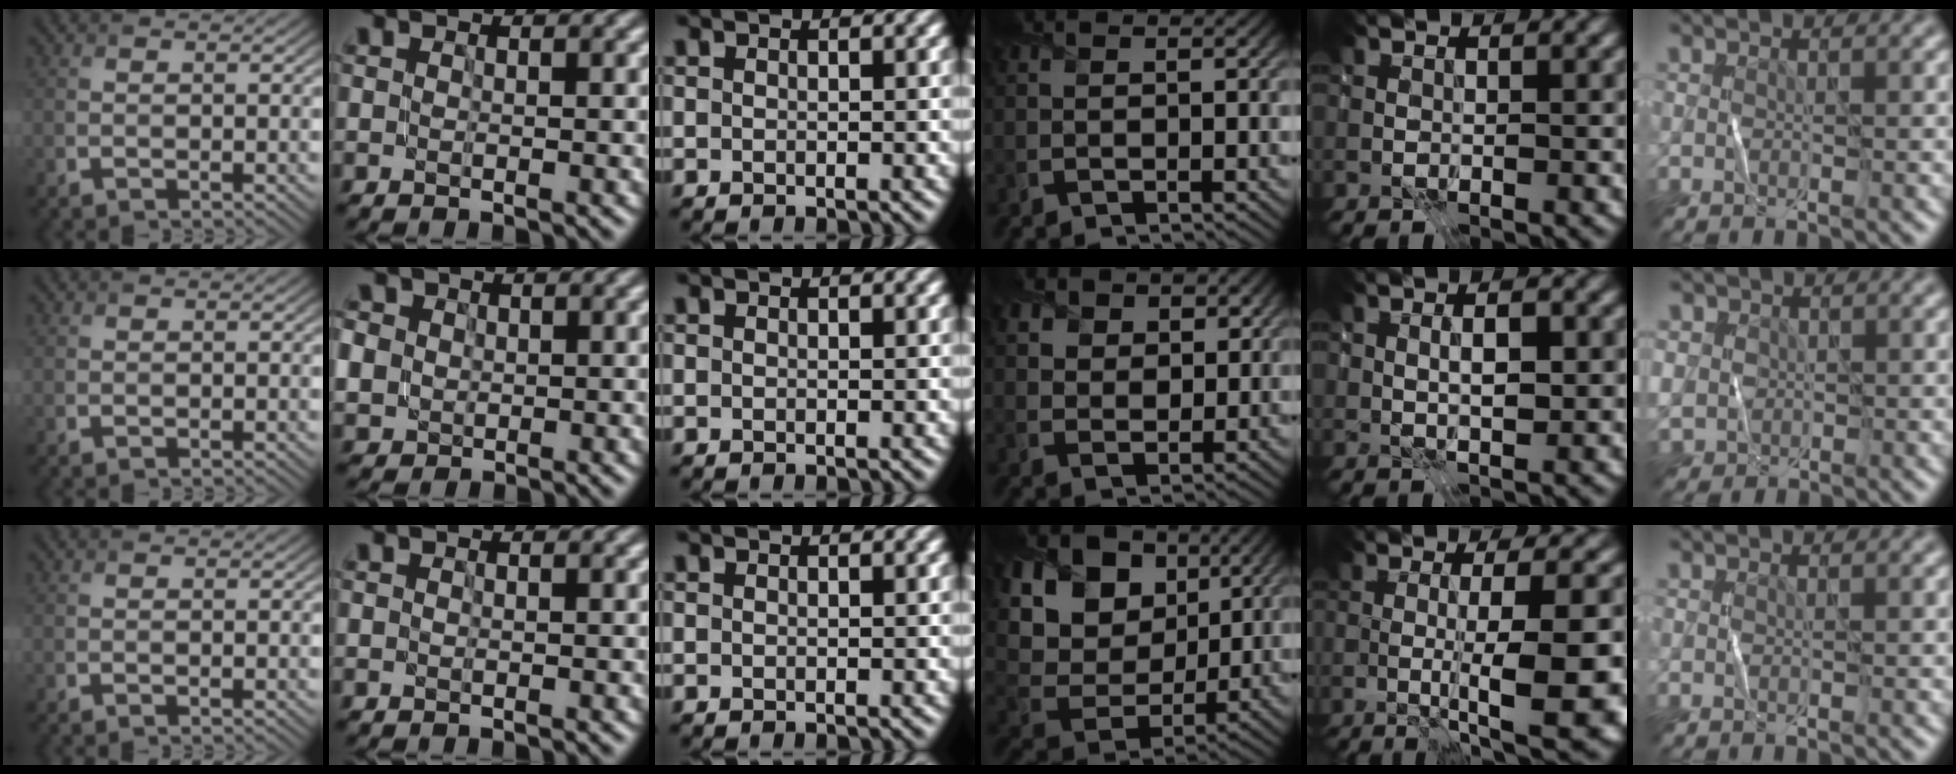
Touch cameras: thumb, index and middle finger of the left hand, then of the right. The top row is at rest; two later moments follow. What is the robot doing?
{"motion": "fold", "object": "shorts"}